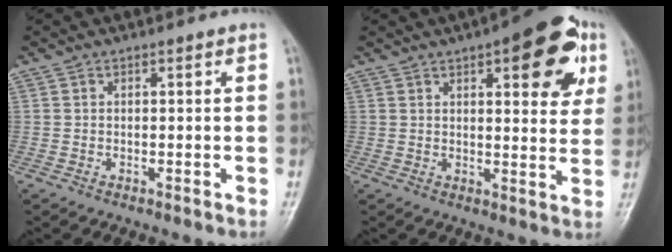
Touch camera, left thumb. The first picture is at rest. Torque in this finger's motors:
{"motor_torque": [2.00, 1.64, 1.20, -1.27, 0.11]}